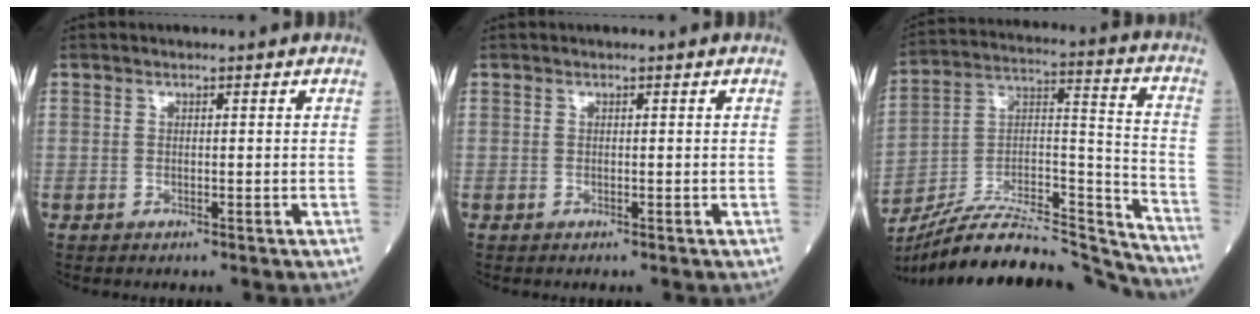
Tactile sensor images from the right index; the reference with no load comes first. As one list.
[{"total": 0.0}, {"total": 25.3, "force": [-23.9, 2.5, 7.8], "torque": [-0.129, 0.024, -0.382]}]